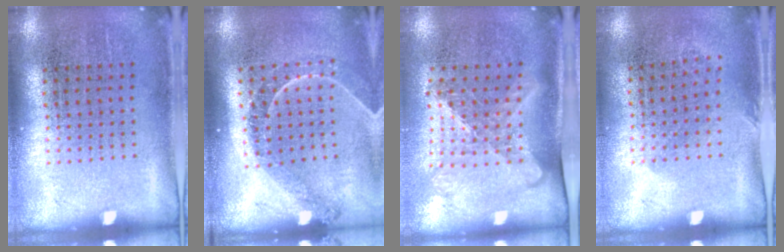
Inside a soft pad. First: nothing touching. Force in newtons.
{"total": 1.3, "press": 1.2, "slide": 0.2}
{"total": 1.6, "press": 1.2, "slide": 1.0}
{"total": 0.9, "press": 0.6, "slide": 0.6}